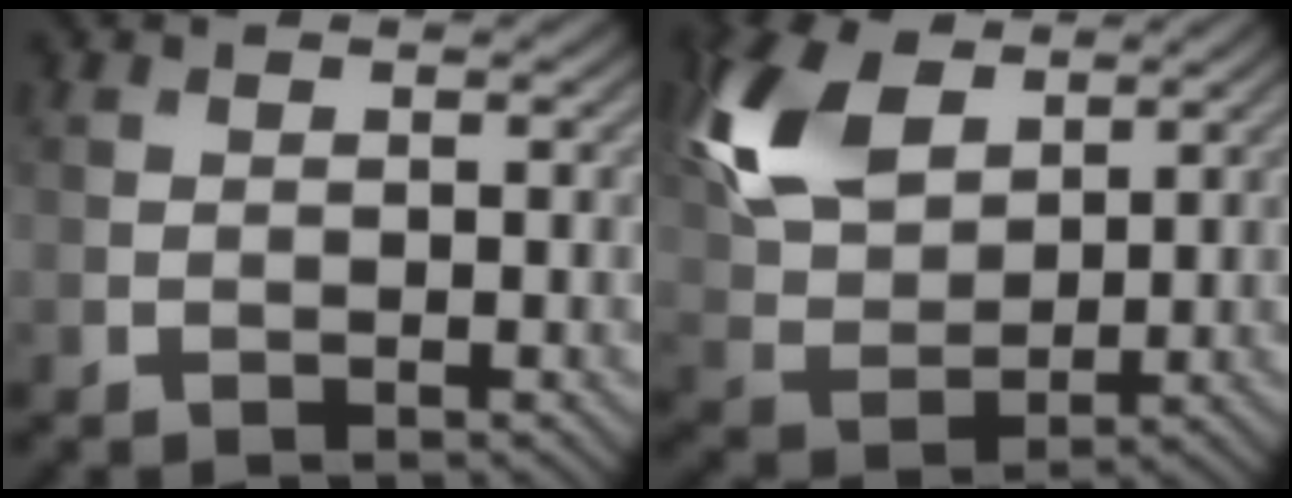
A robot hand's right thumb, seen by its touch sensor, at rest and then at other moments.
{"total": 11.3, "force": [5.2, 6.7, 7.5], "torque": [-0.204, 0.020, 0.106]}